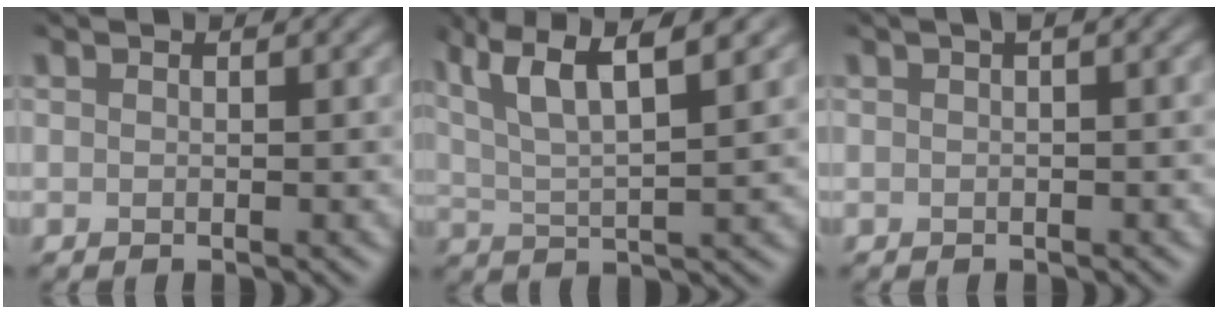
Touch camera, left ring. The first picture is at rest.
{"total": 7.9, "force": [4.3, 2.3, 6.1], "torque": [-0.107, 0.019, 0.072]}
{"total": 1.3, "force": [0.3, 0.2, 1.2], "torque": [-0.018, 0.008, 0.005]}